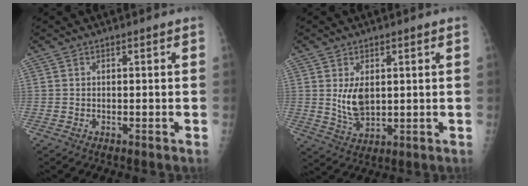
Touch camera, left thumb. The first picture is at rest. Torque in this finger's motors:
{"motor_torque": [1.07, 1.12, 1.11, -0.17, 0.08]}